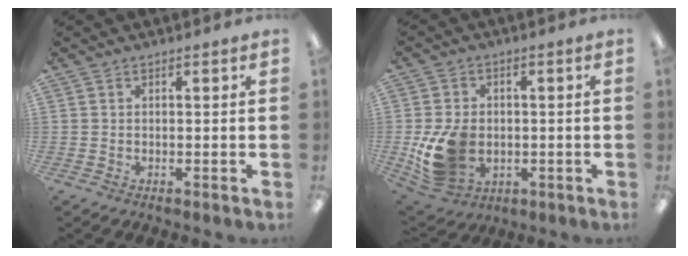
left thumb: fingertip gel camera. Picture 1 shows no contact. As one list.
[{"total": 12.5, "force": [-2.0, 9.6, 7.7], "torque": [-0.152, 0.004, -0.031]}]